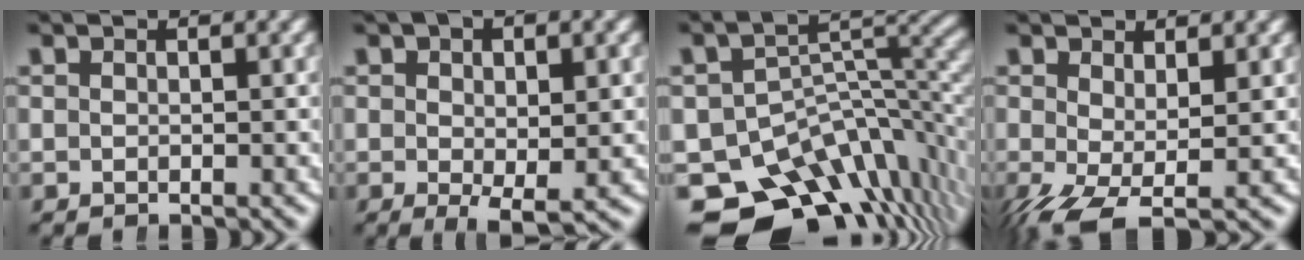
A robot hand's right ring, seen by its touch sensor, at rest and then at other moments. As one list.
[{"total": 3.3, "force": [-0.5, 1.3, 3.0], "torque": [-0.050, -0.016, 0.000]}, {"total": 16.8, "force": [-10.3, 10.5, 8.2], "torque": [-0.123, -0.048, -0.151]}, {"total": 4.2, "force": [-2.0, 1.7, 3.3], "torque": [-0.071, -0.042, -0.010]}]